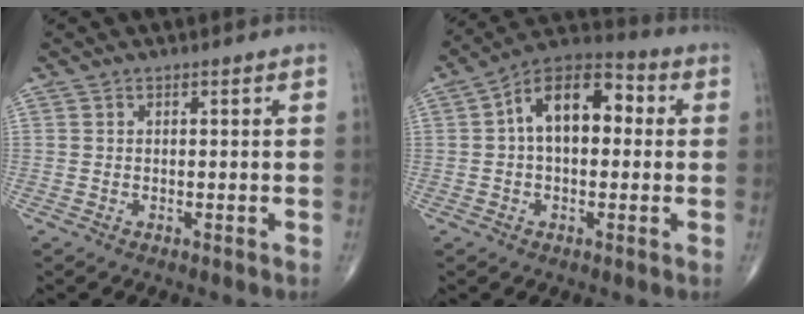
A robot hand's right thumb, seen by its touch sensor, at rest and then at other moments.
{"total": 13.1, "force": [1.7, 7.7, 10.5], "torque": [-0.150, 0.040, 0.013]}